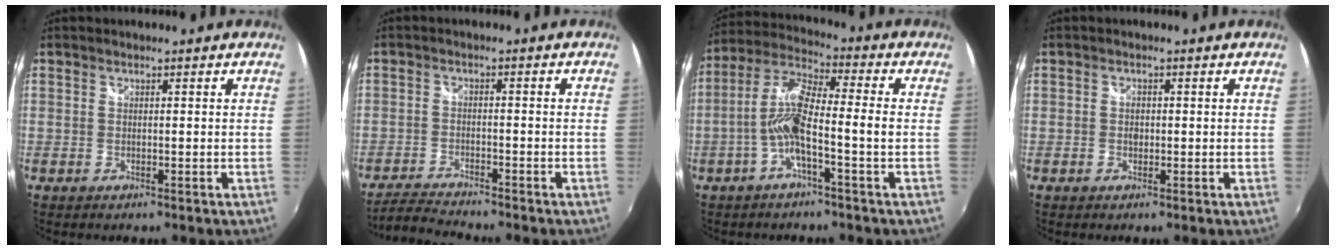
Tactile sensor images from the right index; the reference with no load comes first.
{"total": 6.1, "force": [-5.9, -0.2, 1.8], "torque": [-0.056, -0.010, -0.111]}
{"total": 9.2, "force": [-2.3, 0.7, 8.9], "torque": [-0.186, 0.014, -0.044]}
{"total": 1.0, "force": [0.0, 0.8, 0.5], "torque": [-0.010, 0.006, 0.002]}